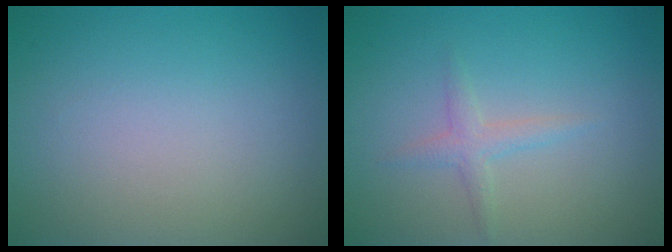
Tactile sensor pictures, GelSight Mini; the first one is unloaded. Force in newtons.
{"total": 1.5, "press": 1.5, "slide": 0.1}